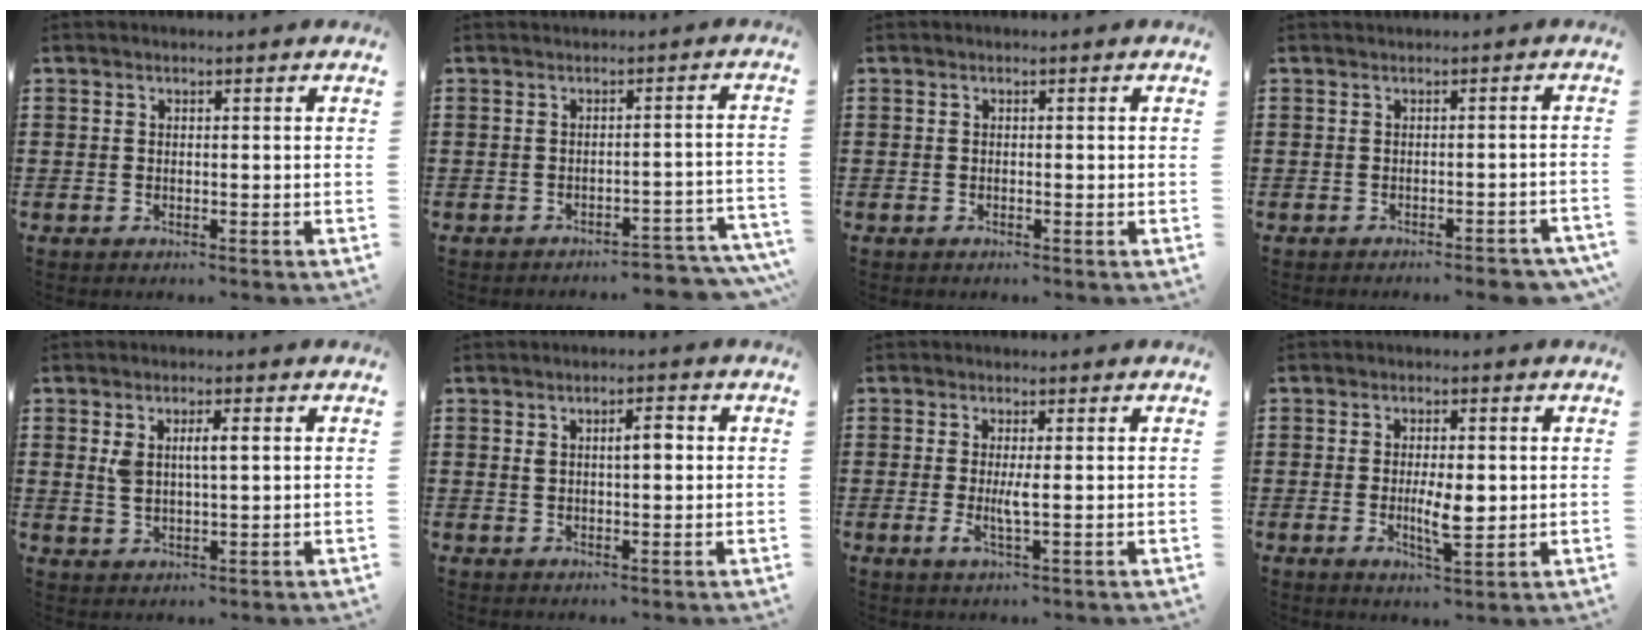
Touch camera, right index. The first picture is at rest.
{"total": 2.7, "force": [-2.5, 0.0, 0.9], "torque": [-0.020, -0.003, -0.054]}
{"total": 0.0}
{"total": 1.8, "force": [-1.6, 0.0, 0.9], "torque": [-0.019, -0.003, -0.031]}
{"total": 4.0, "force": [1.1, 1.4, 3.5], "torque": [-0.072, 0.007, 0.017]}
{"total": 3.3, "force": [0.8, 1.0, 3.0], "torque": [-0.052, 0.005, 0.008]}
{"total": 3.2, "force": [-0.2, 0.1, 3.2], "torque": [-0.064, -0.008, -0.006]}
{"total": 5.1, "force": [-0.3, 1.7, 4.8], "torque": [-0.092, 0.000, -0.007]}